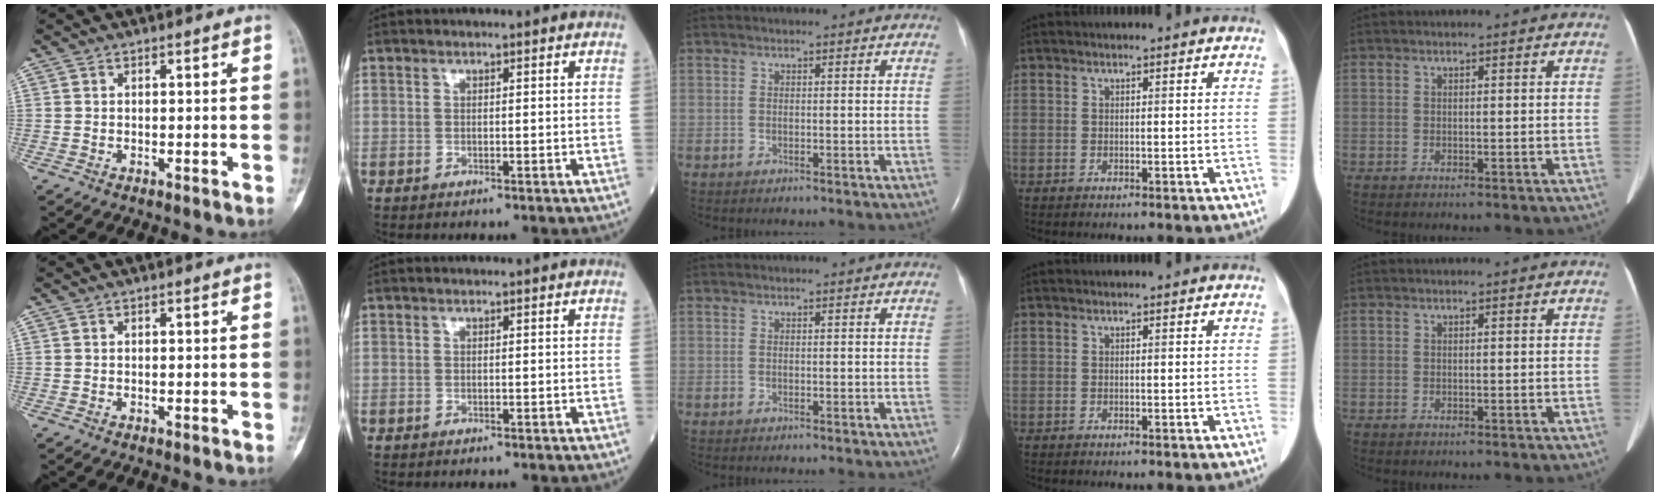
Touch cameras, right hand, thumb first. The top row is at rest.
{}